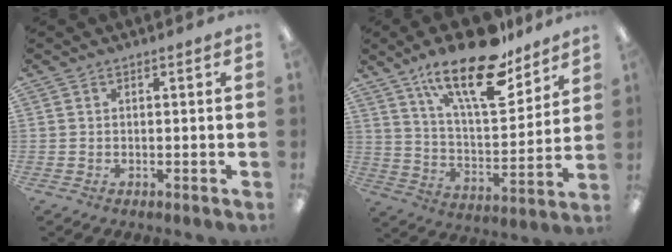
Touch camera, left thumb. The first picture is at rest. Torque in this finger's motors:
{"motor_torque": [0.22, 0.70, 1.47, -1.30, 0.38]}